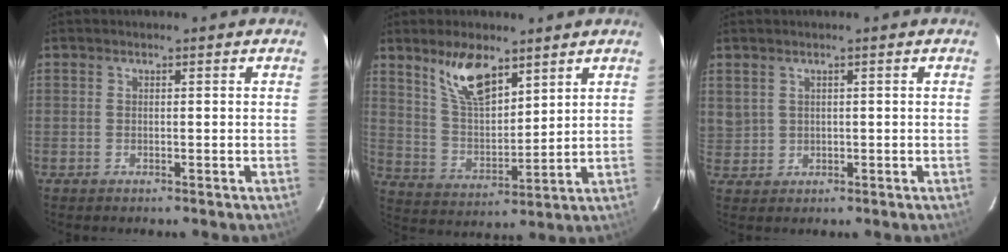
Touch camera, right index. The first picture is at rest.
{"total": 10.8, "force": [7.1, 4.3, 6.9], "torque": [-0.123, 0.004, 0.145]}
{"total": 3.6, "force": [1.4, 3.2, 1.0], "torque": [-0.018, 0.007, 0.040]}